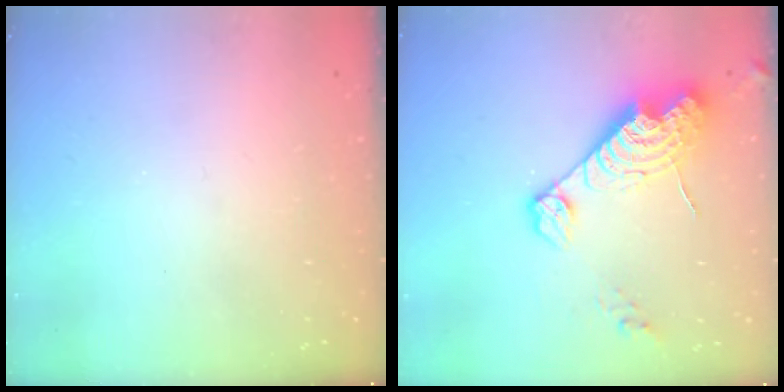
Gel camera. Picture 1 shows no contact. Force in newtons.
{"total": 15.4, "press": 15.4, "slide": 1.4}